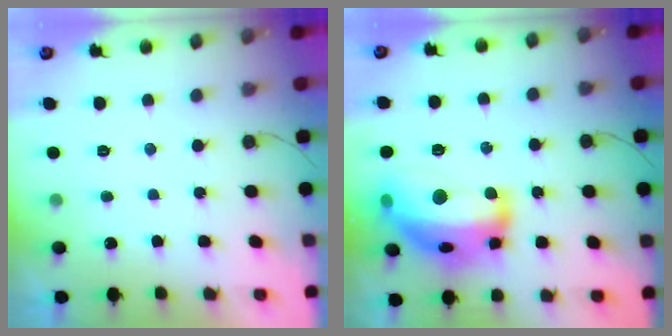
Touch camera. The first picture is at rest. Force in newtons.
{"total": 23.1, "press": 23.0, "slide": 1.4}